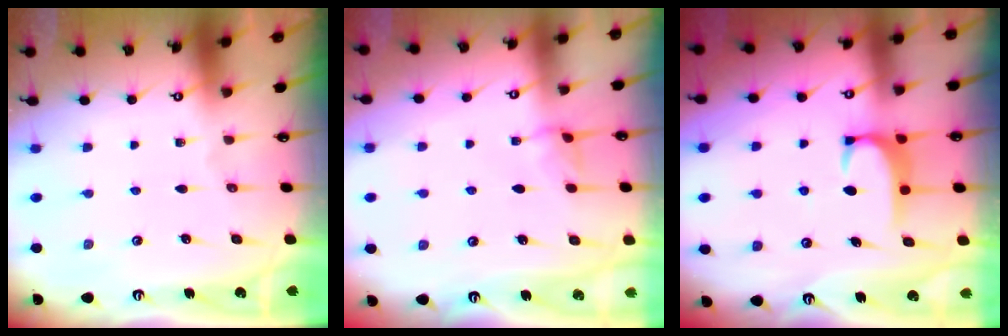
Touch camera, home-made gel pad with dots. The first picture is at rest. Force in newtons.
{"total": 2.7, "press": 2.7, "slide": 0.2}
{"total": 2.2, "press": 2.1, "slide": 0.5}